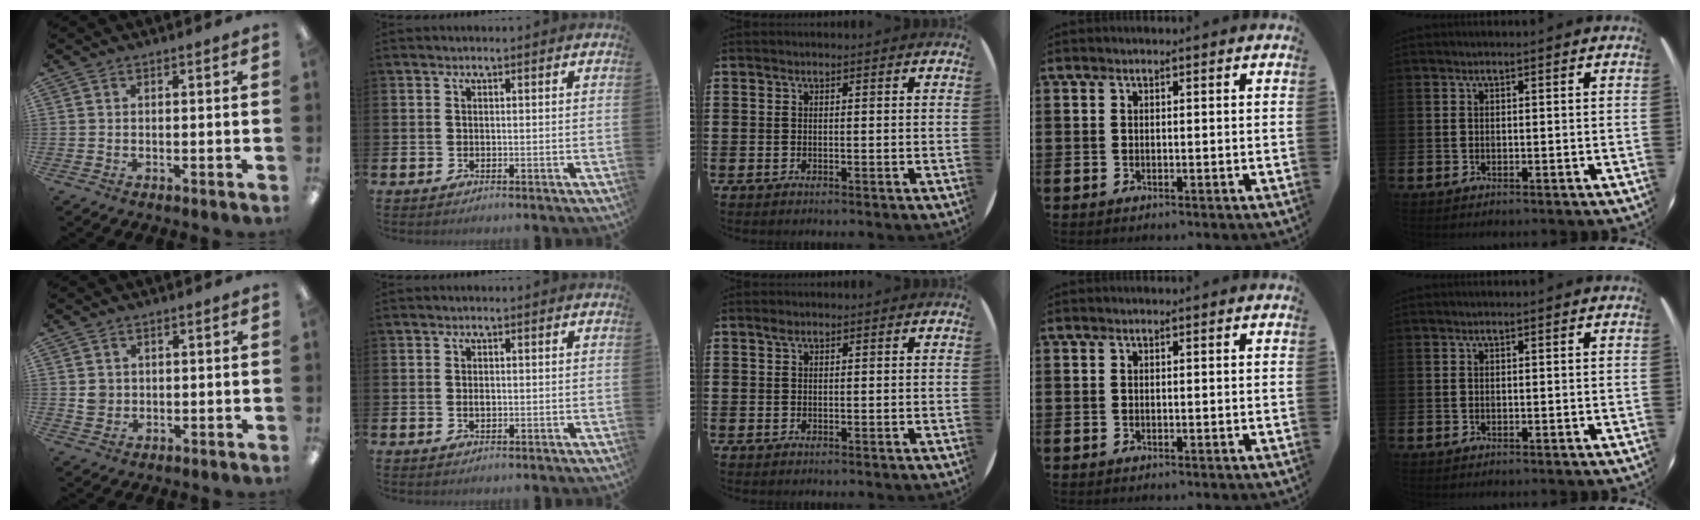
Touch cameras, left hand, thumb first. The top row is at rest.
{"thumb": {"total": 3.0, "force": [0.7, 2.8, 1.0], "torque": [-0.014, 0.002, 0.011]}, "index": {"total": 0.9, "force": [0.0, 0.5, 0.7], "torque": [-0.008, 0.000, -0.002]}, "middle": {"total": 0.6, "force": [0.4, 0.4, 0.3], "torque": [0.001, -0.001, 0.007]}}